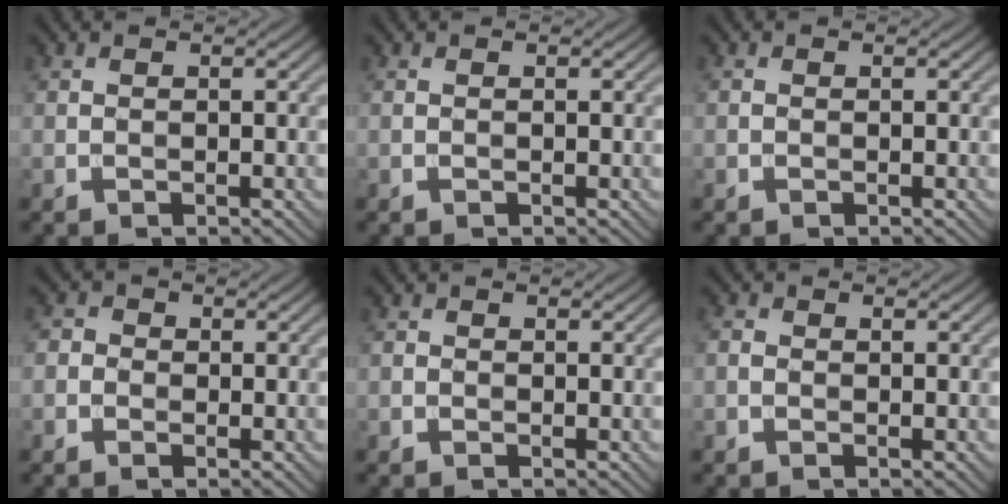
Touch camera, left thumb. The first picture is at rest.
{"total": 0.0}
{"total": 0.0}
{"total": 2.0, "force": [-0.7, 1.9, 0.5], "torque": [-0.005, 0.005, -0.025]}
{"total": 0.6, "force": [-0.3, 0.5, 0.2], "torque": [-0.004, -0.002, -0.008]}
{"total": 1.1, "force": [-0.5, 0.9, 0.5], "torque": [-0.013, 0.001, -0.013]}